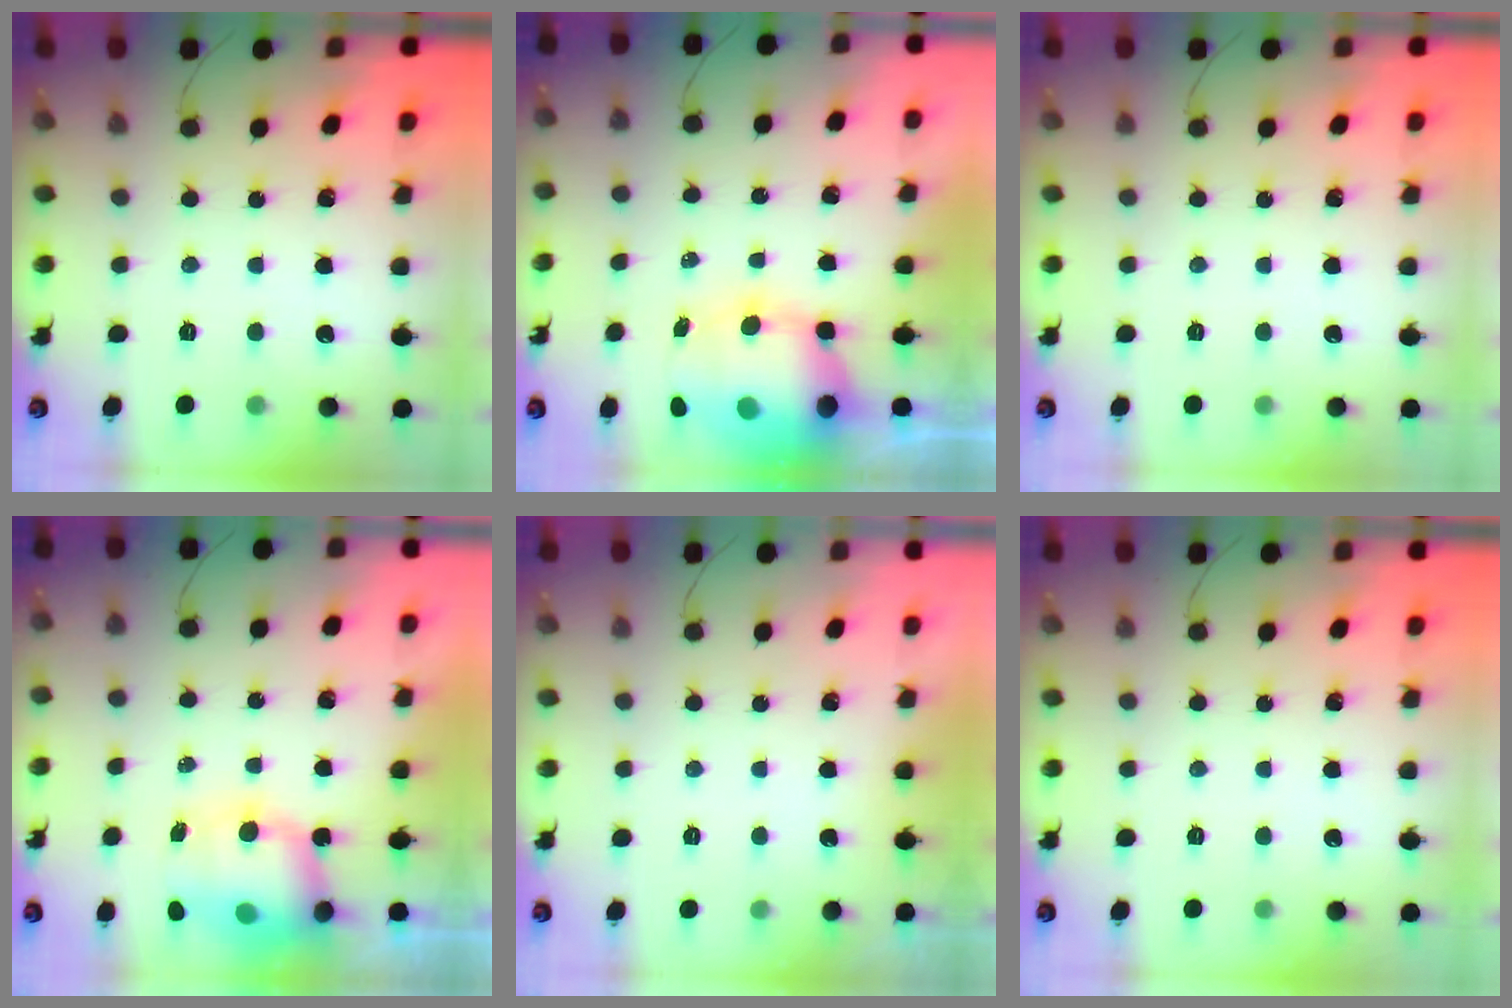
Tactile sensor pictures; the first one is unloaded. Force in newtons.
{"total": 11.5, "press": 11.1, "slide": 3.0}
{"total": 0.0}
{"total": 10.2, "press": 10.0, "slide": 2.0}
{"total": 0.0}
{"total": 0.0}